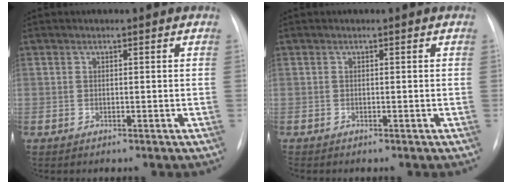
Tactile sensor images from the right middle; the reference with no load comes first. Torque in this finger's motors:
{"motor_torque": [0.75, -0.78, 0.04, 0.07]}